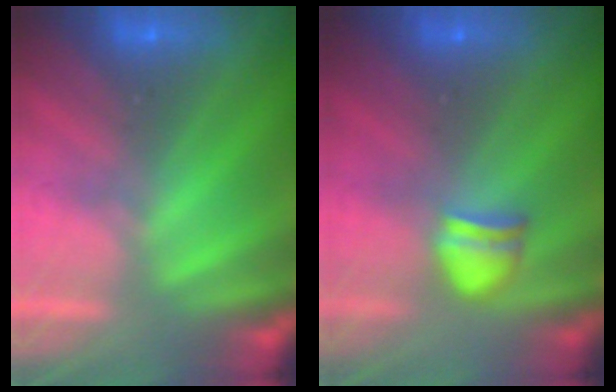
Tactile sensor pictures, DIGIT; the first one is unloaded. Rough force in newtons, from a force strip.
{"total": 2.3}